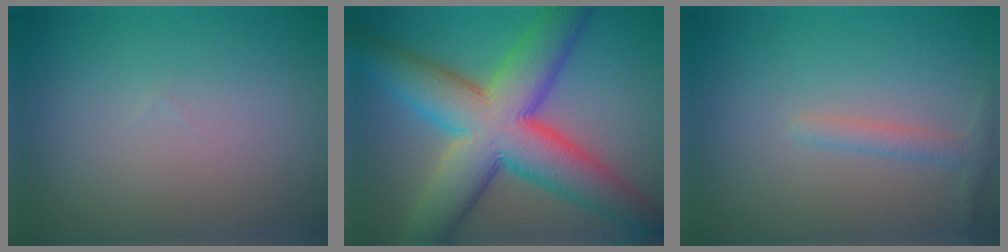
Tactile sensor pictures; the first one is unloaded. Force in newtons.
{"total": 13.4, "press": 13.4, "slide": 0.4}
{"total": 1.5, "press": 1.5, "slide": 0.0}